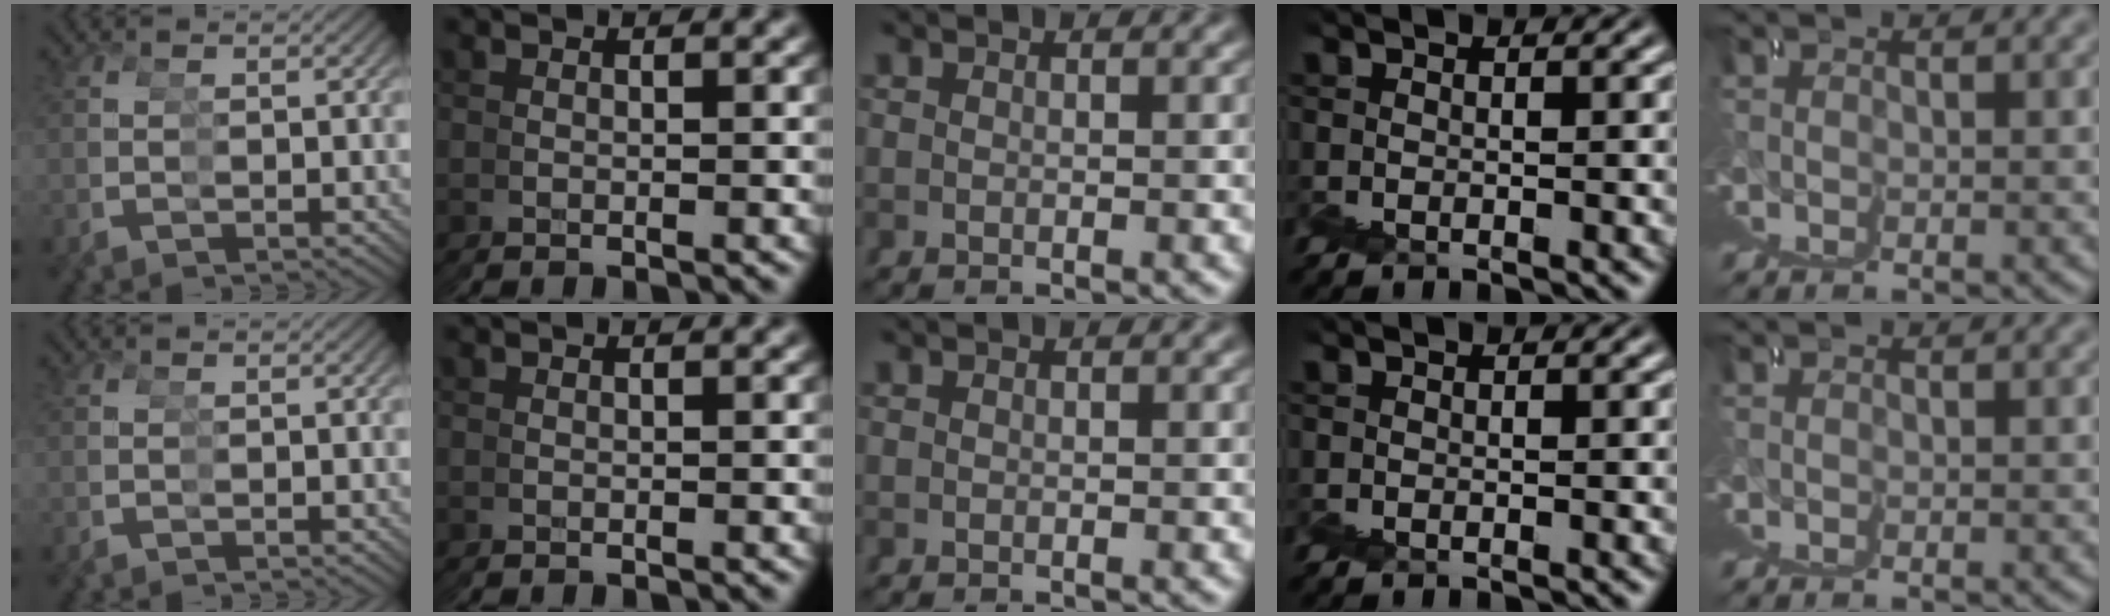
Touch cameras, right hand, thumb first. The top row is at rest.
{}